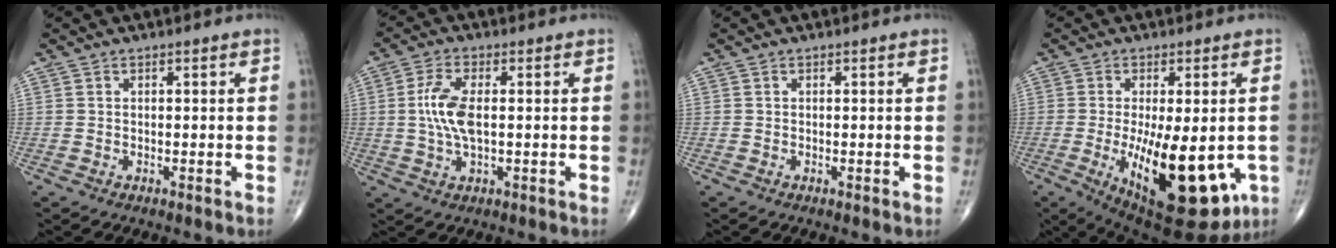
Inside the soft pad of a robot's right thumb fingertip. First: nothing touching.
{"total": 7.4, "force": [0.3, 3.1, 6.7], "torque": [-0.153, 0.003, 0.004]}
{"total": 0.0}
{"total": 19.5, "force": [-4.8, 7.7, 17.3], "torque": [-0.244, -0.029, -0.047]}